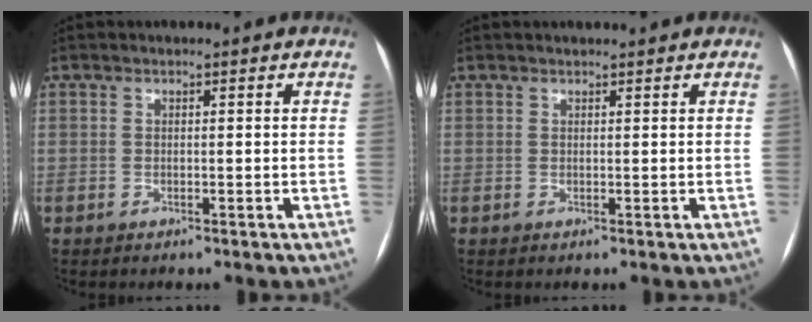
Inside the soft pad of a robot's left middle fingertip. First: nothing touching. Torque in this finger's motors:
{"motor_torque": [-0.18, 0.01, -0.02, 0.01]}